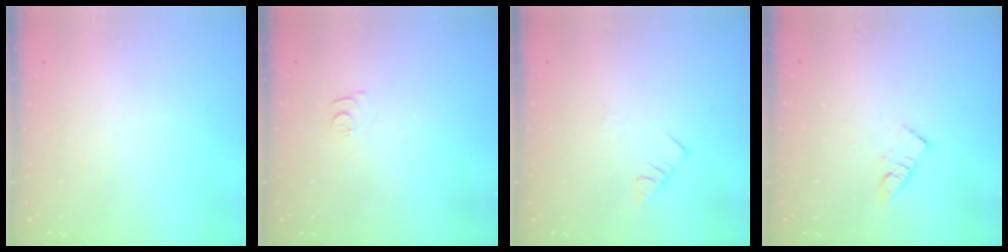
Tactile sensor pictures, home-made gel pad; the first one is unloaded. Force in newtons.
{"total": 7.0, "press": 7.0, "slide": 0.7}
{"total": 2.4, "press": 2.3, "slide": 0.4}
{"total": 6.7, "press": 6.7, "slide": 0.1}